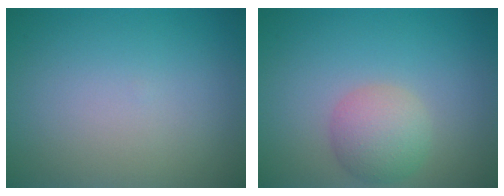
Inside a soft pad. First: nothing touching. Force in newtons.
{"total": 3.4, "press": 3.4, "slide": 0.2}